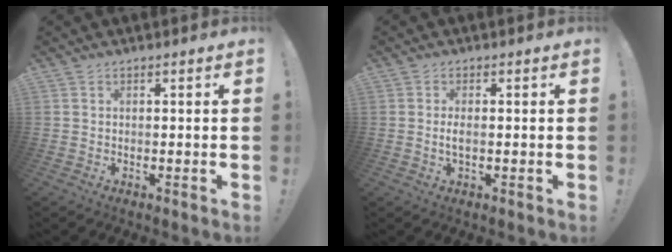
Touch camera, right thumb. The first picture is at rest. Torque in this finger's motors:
{"motor_torque": [-0.08, 0.01, 0.00, 0.01, 0.00]}